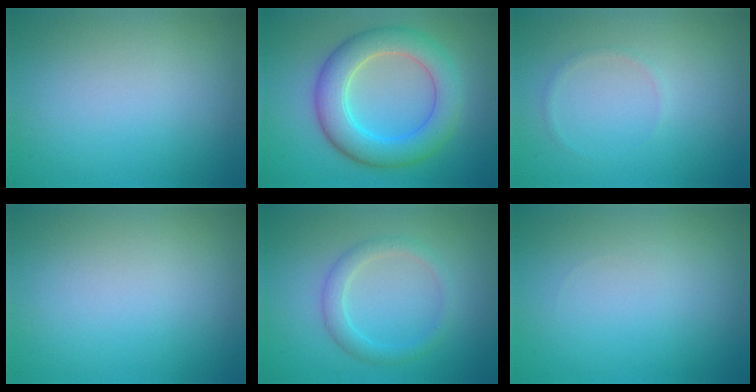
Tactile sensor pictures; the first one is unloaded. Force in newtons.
{"total": 6.5, "press": 6.5, "slide": 0.3}
{"total": 0.7, "press": 0.7, "slide": 0.0}
{"total": 0.0}
{"total": 2.1, "press": 2.1, "slide": 0.1}
{"total": 0.0}